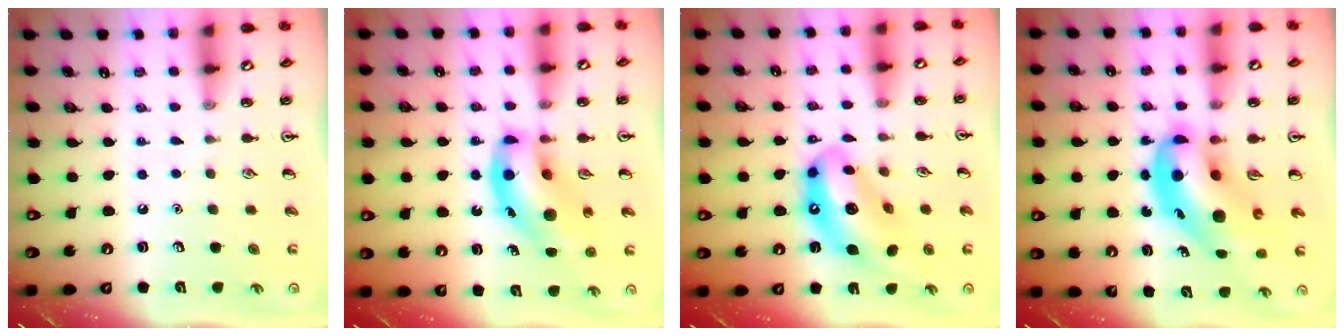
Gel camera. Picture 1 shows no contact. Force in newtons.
{"total": 14.5, "press": 14.0, "slide": 3.6}
{"total": 14.9, "press": 14.1, "slide": 4.7}
{"total": 12.3, "press": 11.7, "slide": 3.7}